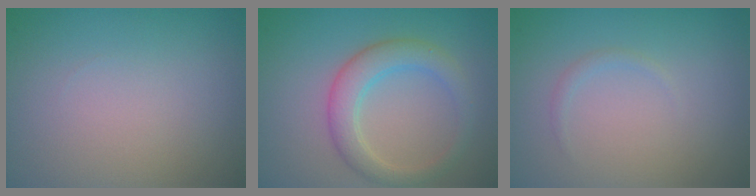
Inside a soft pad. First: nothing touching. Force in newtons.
{"total": 3.6, "press": 3.6, "slide": 0.3}
{"total": 0.6, "press": 0.6, "slide": 0.0}